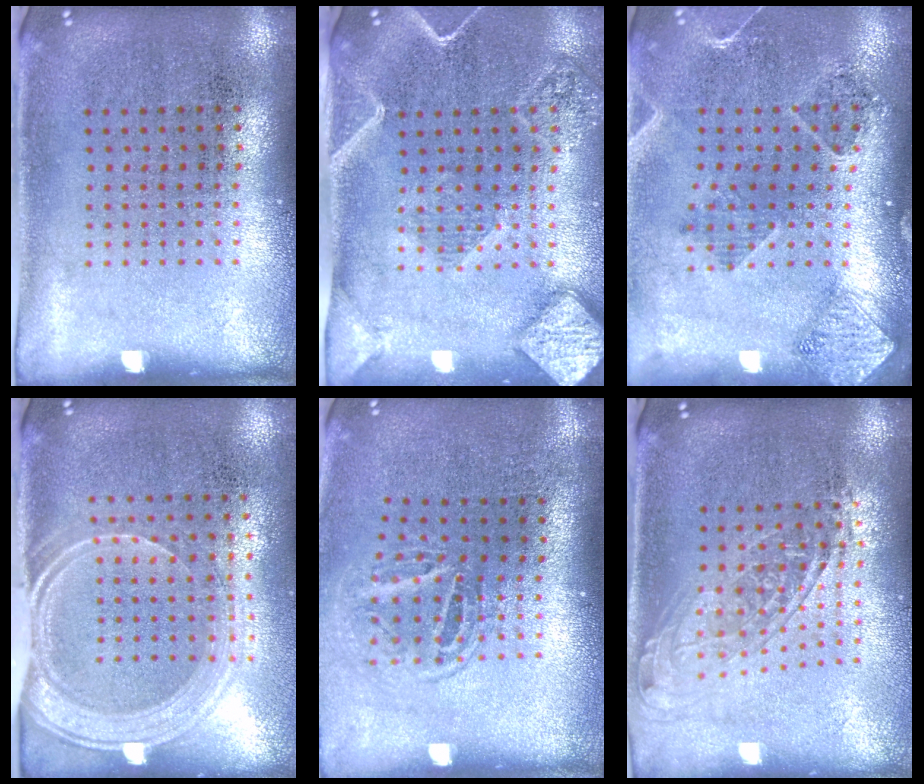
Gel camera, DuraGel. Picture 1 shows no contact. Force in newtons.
{"total": 2.6, "press": 2.2, "slide": 1.3}
{"total": 1.6, "press": 1.5, "slide": 0.4}
{"total": 1.9, "press": 1.6, "slide": 1.1}
{"total": 1.6, "press": 1.0, "slide": 1.2}
{"total": 1.5, "press": 1.3, "slide": 0.9}